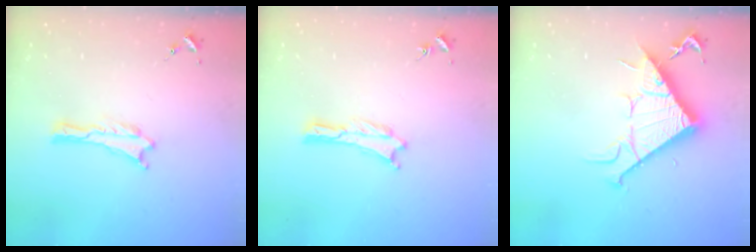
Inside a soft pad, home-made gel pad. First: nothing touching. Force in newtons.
{"total": 0.0}
{"total": 11.9, "press": 11.9, "slide": 0.2}